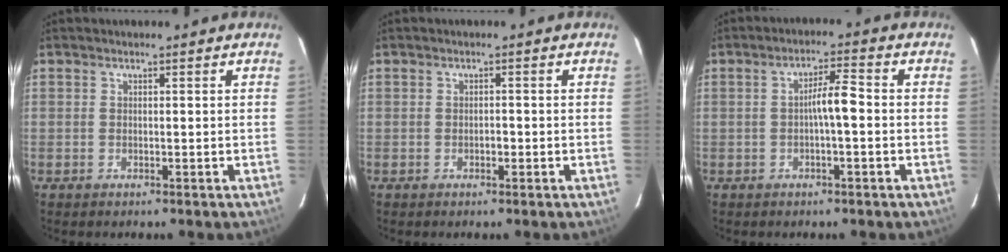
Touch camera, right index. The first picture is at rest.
{"total": 1.3, "force": [-0.5, 0.7, 1.0], "torque": [-0.018, 0.002, -0.008]}
{"total": 4.7, "force": [-0.4, 0.9, 4.6], "torque": [-0.082, 0.017, -0.005]}